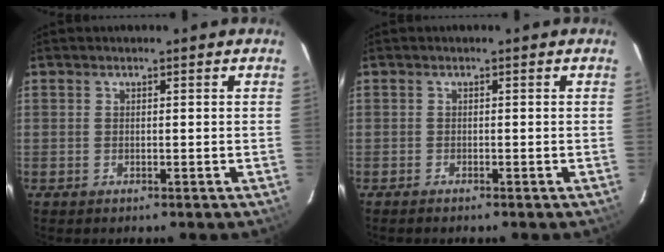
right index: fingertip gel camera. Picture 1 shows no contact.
{"total": 0.9, "force": [-0.8, 0.1, 0.3], "torque": [-0.010, -0.002, -0.015]}